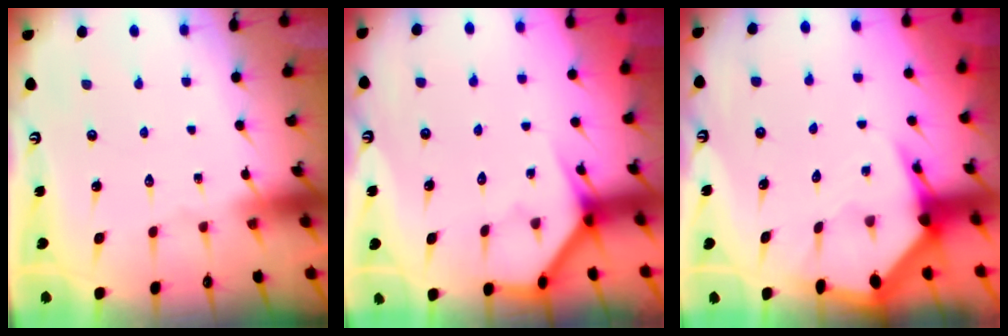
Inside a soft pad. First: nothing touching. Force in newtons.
{"total": 3.8, "press": 3.8, "slide": 0.3}
{"total": 4.6, "press": 4.6, "slide": 0.4}